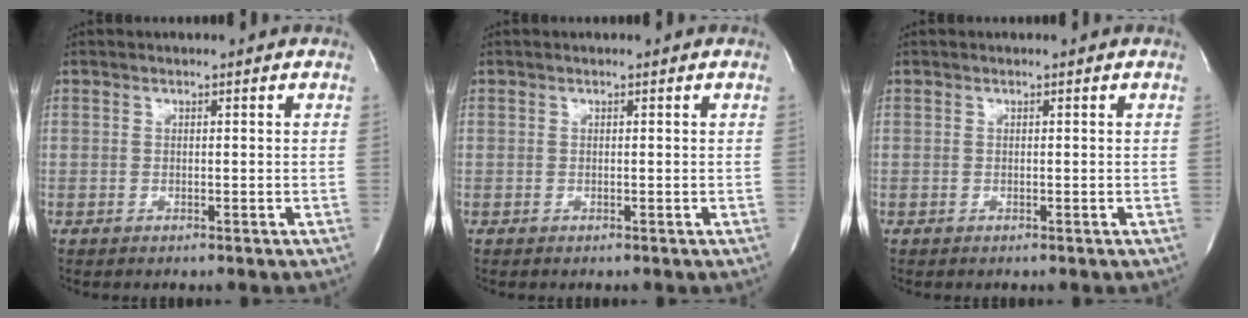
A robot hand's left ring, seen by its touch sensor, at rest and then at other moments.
{"total": 0.0}
{"total": 0.0}